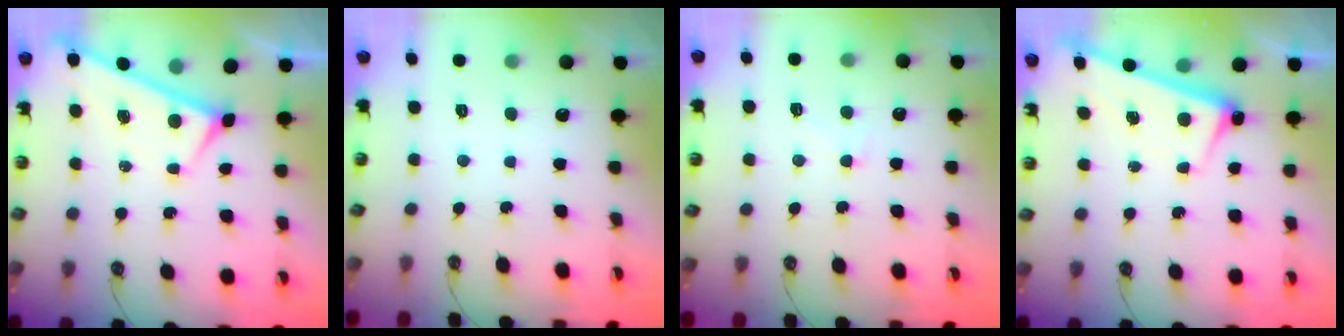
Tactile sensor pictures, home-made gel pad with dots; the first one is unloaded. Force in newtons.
{"total": 0.0}
{"total": 0.8, "press": 0.1, "slide": 0.8}
{"total": 2.6, "press": 2.6, "slide": 0.5}